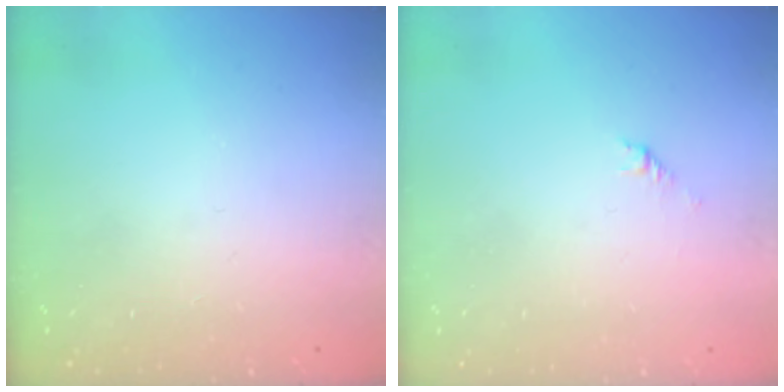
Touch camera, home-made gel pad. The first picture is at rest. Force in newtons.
{"total": 1.5, "press": 1.4, "slide": 0.5}